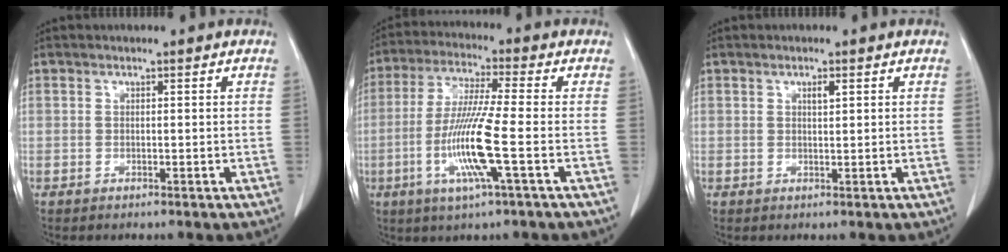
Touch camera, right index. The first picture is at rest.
{"total": 12.6, "force": [-3.1, -0.1, 12.2], "torque": [-0.253, -0.015, -0.068]}
{"total": 1.2, "force": [0.6, 0.3, 1.0], "torque": [-0.017, -0.001, 0.009]}